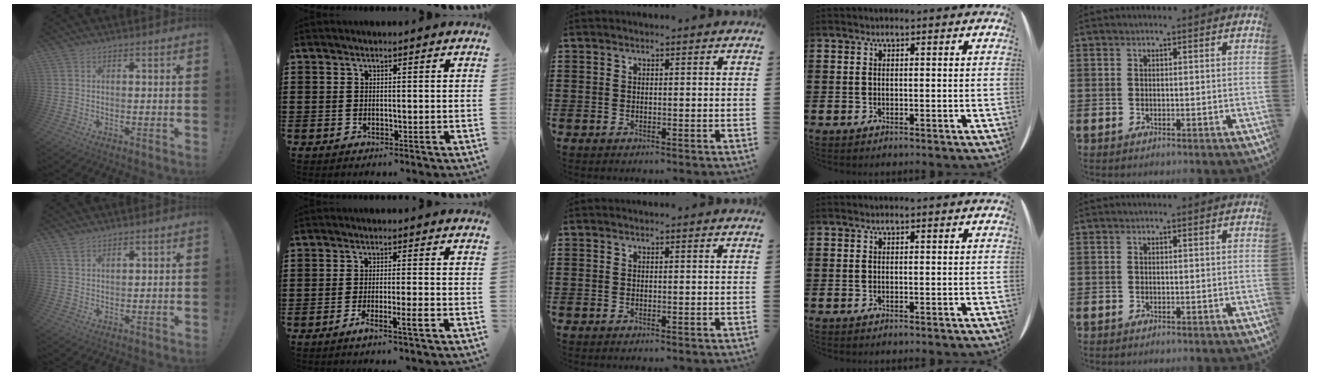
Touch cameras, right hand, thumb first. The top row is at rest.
{"thumb": {"total": 2.7, "force": [2.2, 1.2, 1.0], "torque": [-0.013, -0.012, 0.041]}, "index": {"total": 4.1, "force": [-2.2, -0.2, 3.5], "torque": [-0.064, -0.015, -0.039]}}